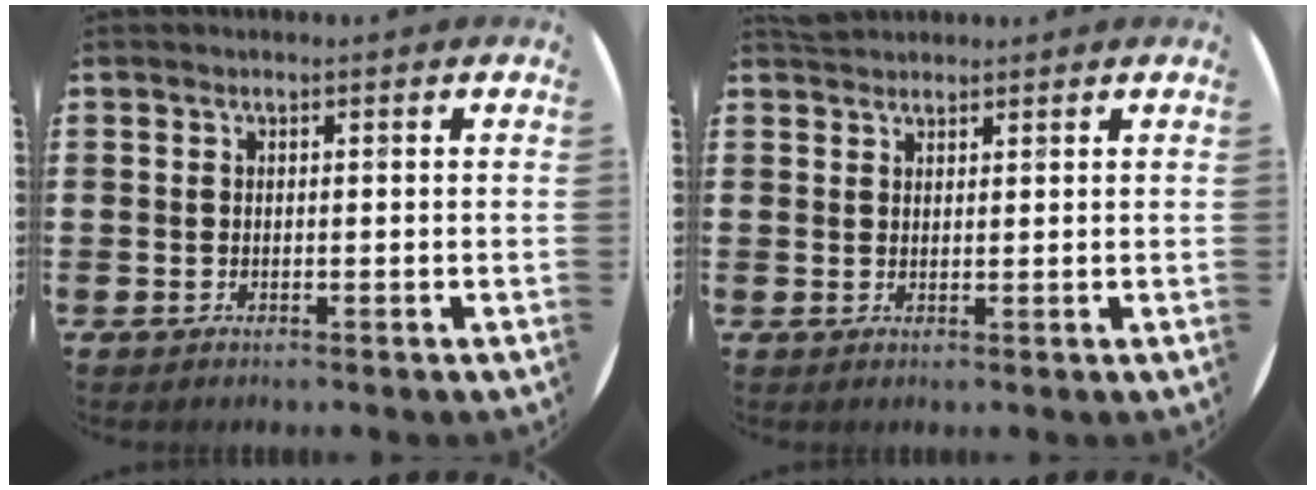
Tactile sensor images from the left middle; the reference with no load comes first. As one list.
[{"total": 1.8, "force": [1.7, 0.5, 0.0], "torque": [0.005, 0.003, 0.031]}]